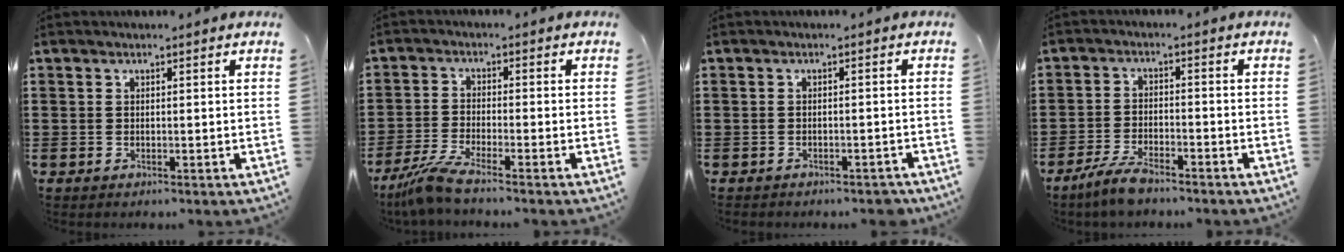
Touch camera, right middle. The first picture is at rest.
{"total": 5.4, "force": [-4.5, 0.2, 3.0], "torque": [-0.085, -0.020, -0.091]}
{"total": 1.6, "force": [-1.5, 0.5, 0.0], "torque": [-0.006, 0.002, -0.033]}
{"total": 4.7, "force": [-3.9, 1.0, 2.4], "torque": [-0.067, -0.005, -0.082]}